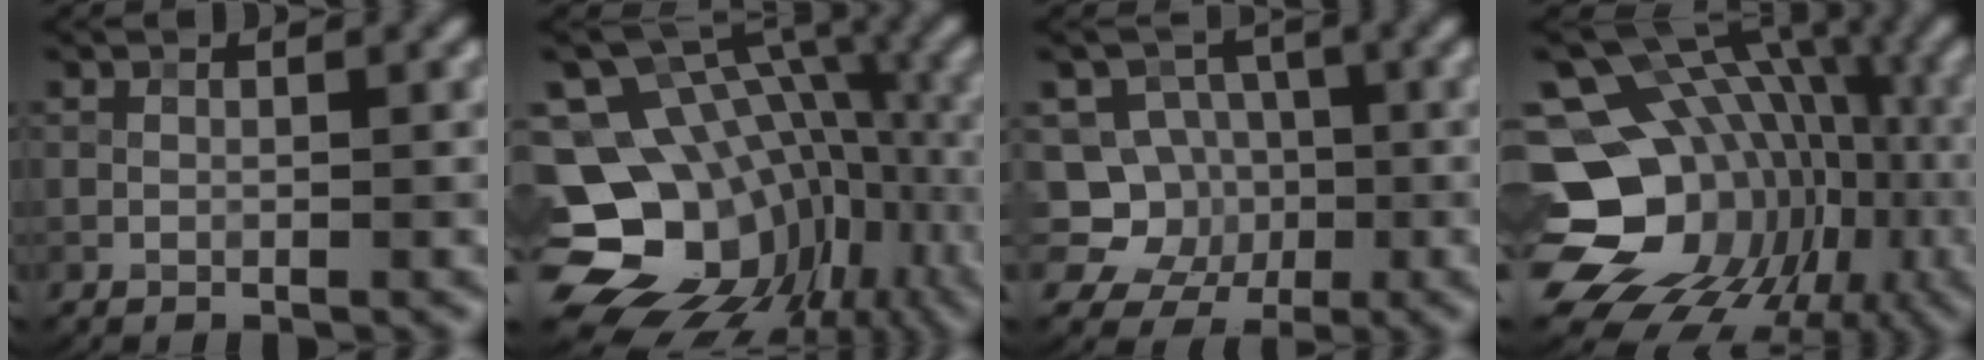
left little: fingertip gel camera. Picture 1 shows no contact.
{"total": 17.6, "force": [-5.2, 13.6, 10.0], "torque": [-0.179, 0.003, -0.054]}
{"total": 7.2, "force": [-1.1, 6.8, 2.1], "torque": [-0.025, 0.019, -0.050]}
{"total": 19.8, "force": [-3.9, 15.8, 11.3], "torque": [-0.172, -0.007, -0.053]}